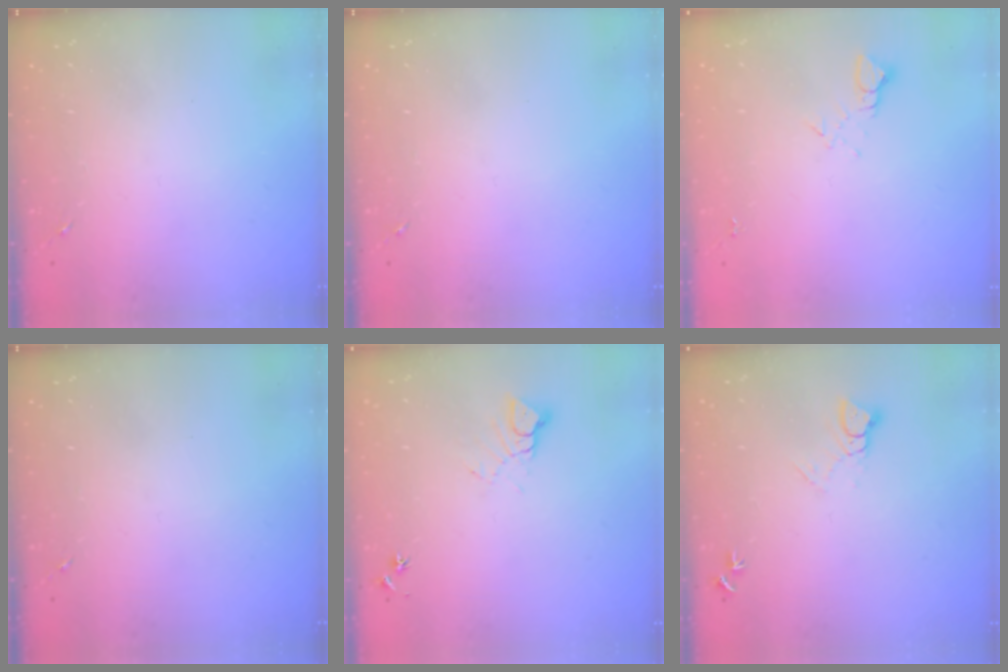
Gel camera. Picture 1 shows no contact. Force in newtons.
{"total": 0.0}
{"total": 2.7, "press": 2.7, "slide": 0.2}
{"total": 0.0}
{"total": 6.0, "press": 6.0, "slide": 0.4}
{"total": 4.1, "press": 4.1, "slide": 0.3}